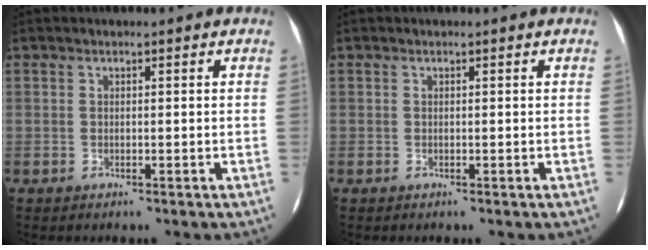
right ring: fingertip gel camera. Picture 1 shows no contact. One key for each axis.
{"total": 0.0}